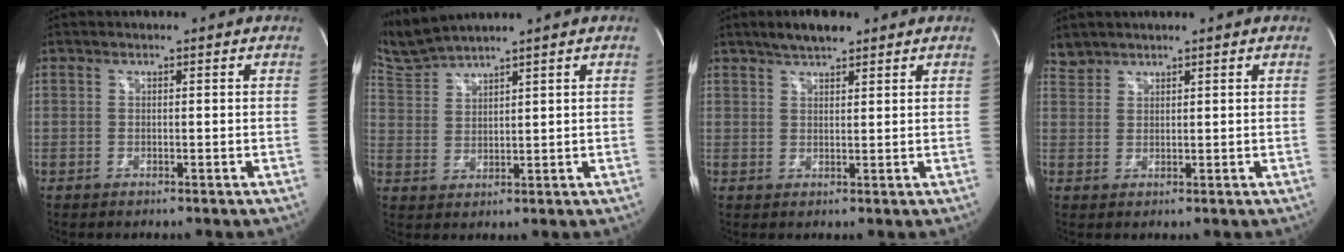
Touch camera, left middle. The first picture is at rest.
{"total": 5.3, "force": [5.1, -1.2, 0.6], "torque": [-0.032, 0.004, 0.115]}
{"total": 4.3, "force": [3.4, 1.2, 2.4], "torque": [-0.052, 0.010, 0.060]}
{"total": 2.0, "force": [1.9, 0.6, -0.3], "torque": [0.005, 0.010, 0.039]}